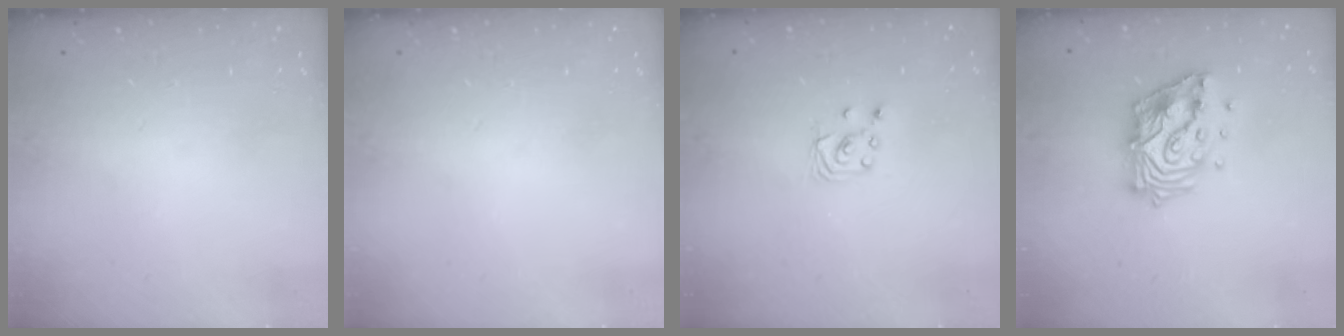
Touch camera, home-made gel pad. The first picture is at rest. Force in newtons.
{"total": 0.0}
{"total": 2.7, "press": 2.7, "slide": 0.2}
{"total": 14.7, "press": 14.6, "slide": 1.9}